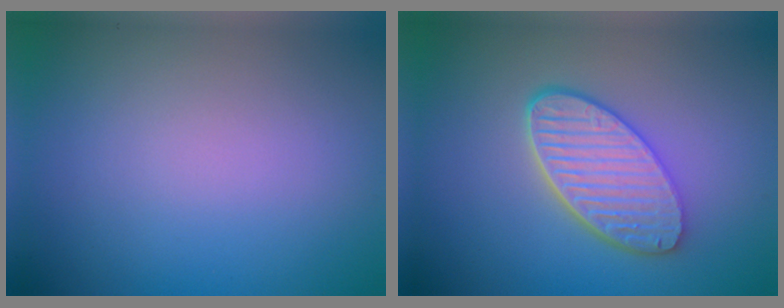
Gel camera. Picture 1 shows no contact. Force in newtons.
{"total": 5.5, "press": 4.4, "slide": 3.3}